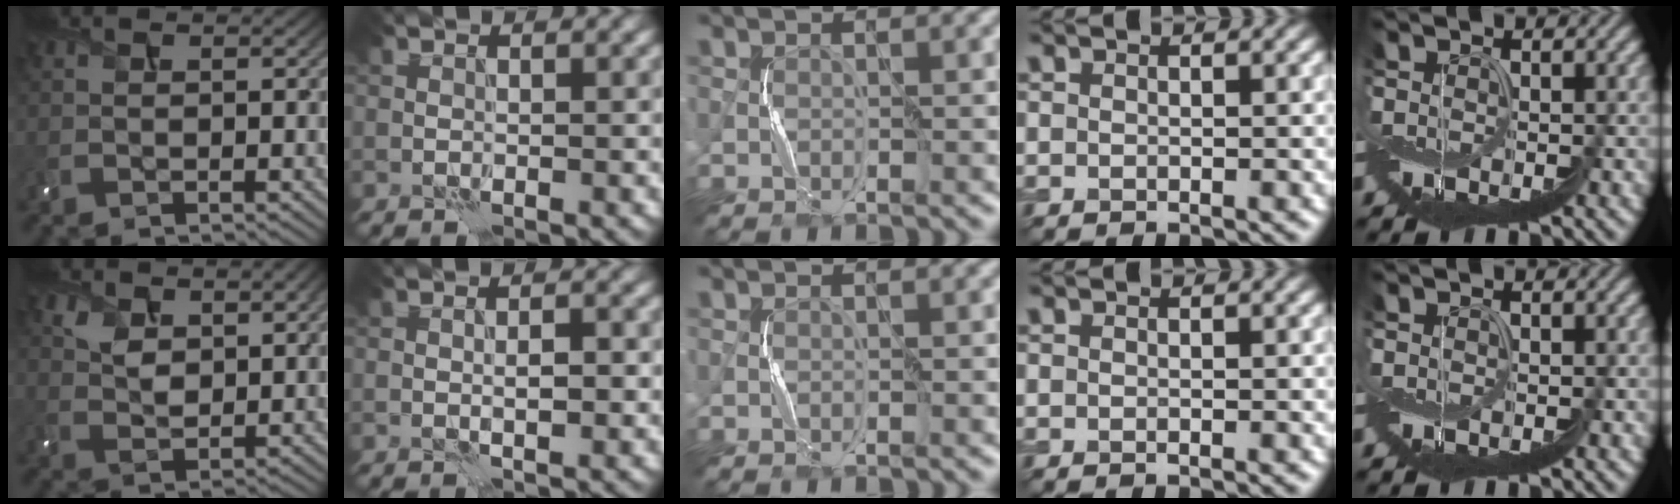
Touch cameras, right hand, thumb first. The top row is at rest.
{"thumb": {"total": 5.6, "force": [3.4, 2.8, 3.4], "torque": [-0.081, -0.005, 0.070]}, "index": {"total": 1.8, "force": [-0.3, 0.5, 1.7], "torque": [-0.029, -0.002, -0.005]}}